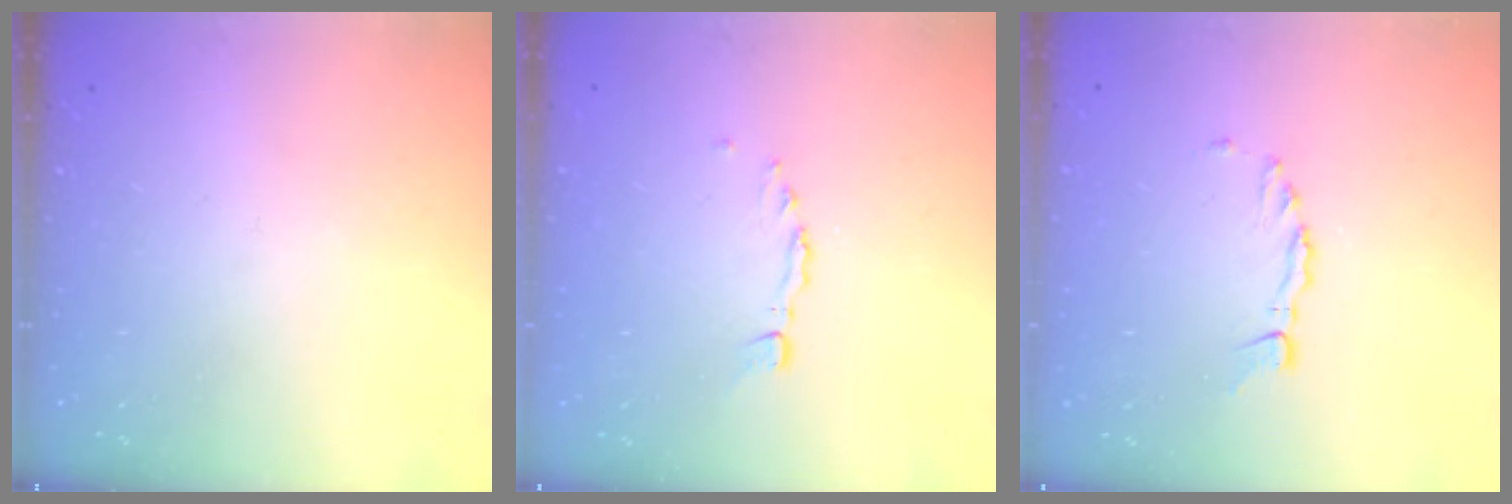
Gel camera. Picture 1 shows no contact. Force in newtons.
{"total": 0.0}
{"total": 2.3, "press": 2.2, "slide": 0.4}